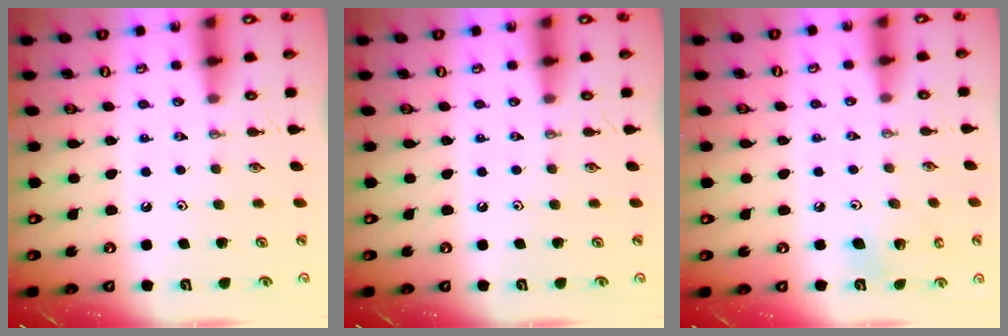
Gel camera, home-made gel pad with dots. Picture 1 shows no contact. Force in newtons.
{"total": 0.0}
{"total": 6.6, "press": 6.3, "slide": 2.2}